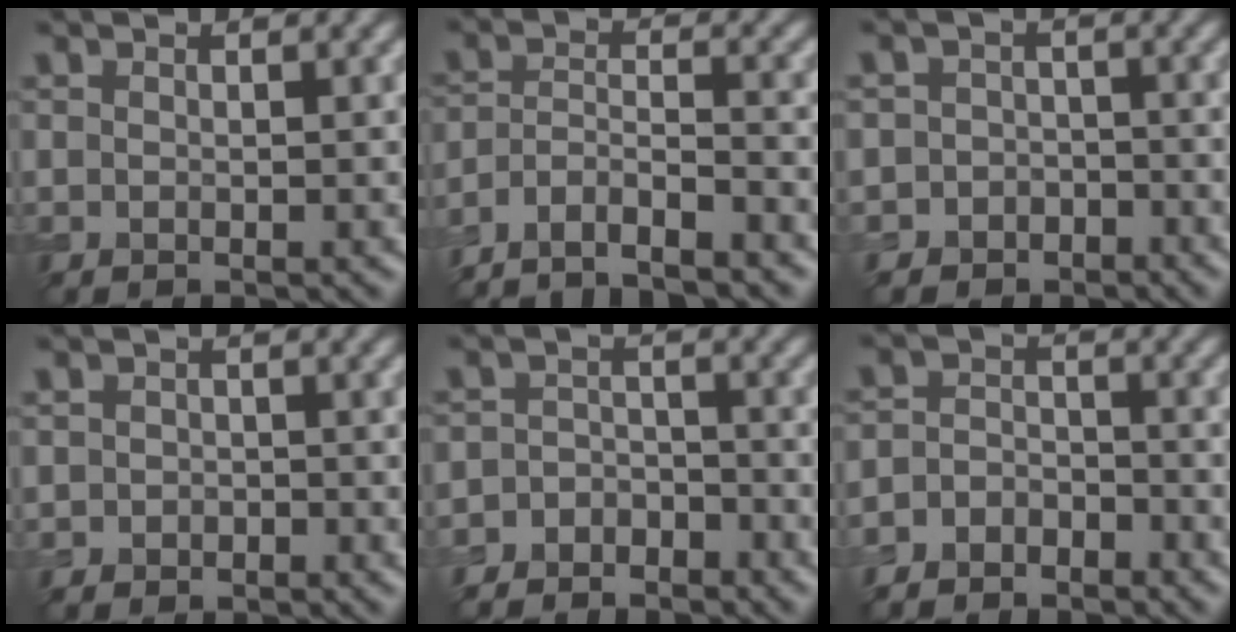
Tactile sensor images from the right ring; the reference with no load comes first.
{"total": 5.8, "force": [-5.2, 1.1, 2.4], "torque": [-0.042, -0.004, -0.096]}
{"total": 3.8, "force": [-2.0, 3.2, -0.1], "torque": [0.046, 0.002, -0.048]}
{"total": 1.2, "force": [-0.4, 1.1, 0.2], "torque": [0.008, 0.000, -0.009]}
{"total": 4.5, "force": [-3.8, 2.4, 0.2], "torque": [0.025, 0.005, -0.065]}
{"total": 3.4, "force": [-2.8, 2.0, 0.6], "torque": [0.002, 0.006, -0.060]}